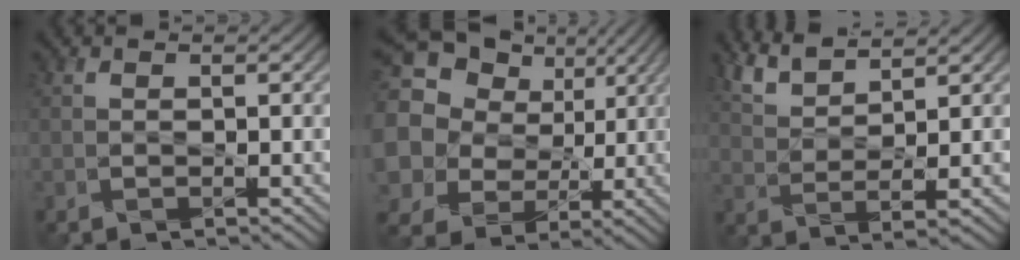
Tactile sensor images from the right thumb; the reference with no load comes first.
{"total": 18.7, "force": [8.9, 14.5, 7.7], "torque": [-0.277, 0.055, 0.153]}
{"total": 5.7, "force": [4.6, 1.0, 3.2], "torque": [-0.081, 0.005, 0.099]}